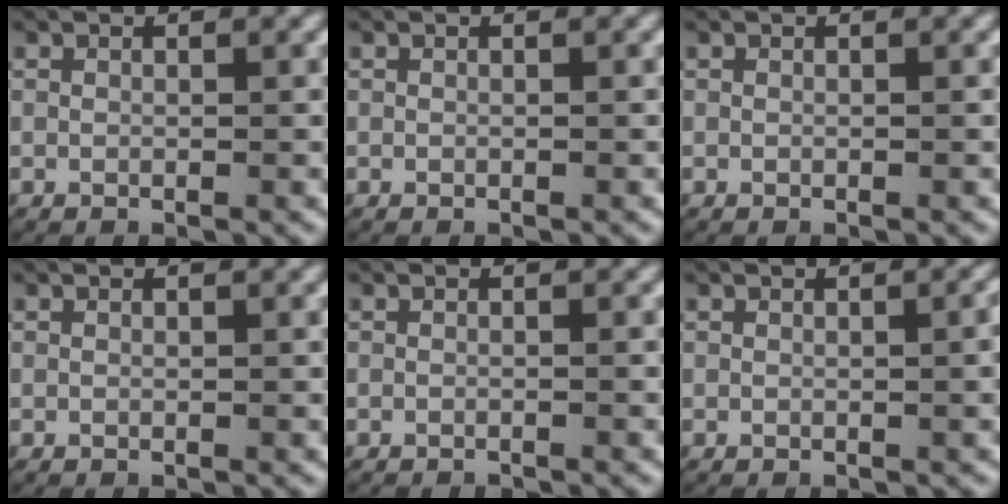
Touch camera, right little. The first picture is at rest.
{"total": 0.0}
{"total": 0.0}
{"total": 0.0}
{"total": 0.6, "force": [-0.6, -0.1, -0.1], "torque": [-0.004, -0.004, -0.007]}
{"total": 0.8, "force": [-0.1, 0.1, 0.8], "torque": [-0.005, 0.003, -0.003]}